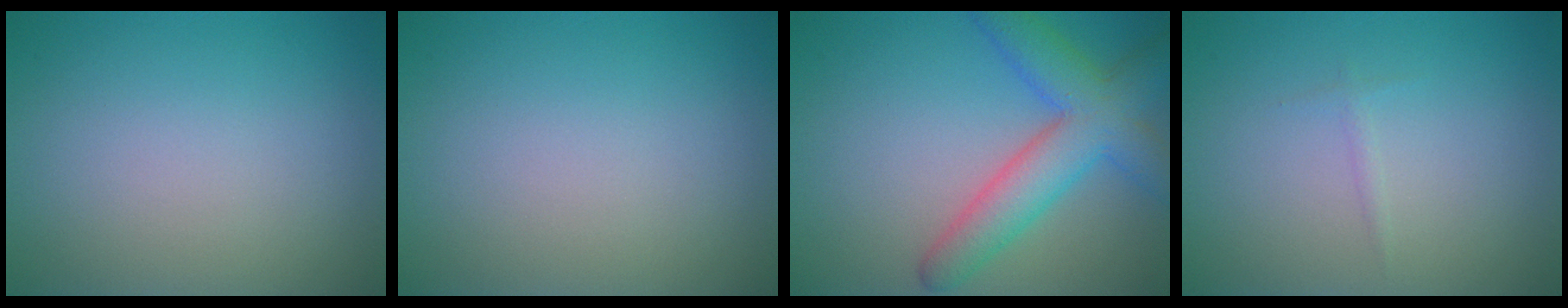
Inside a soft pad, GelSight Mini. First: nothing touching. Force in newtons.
{"total": 0.0}
{"total": 6.6, "press": 6.5, "slide": 0.3}
{"total": 0.5, "press": 0.5, "slide": 0.1}